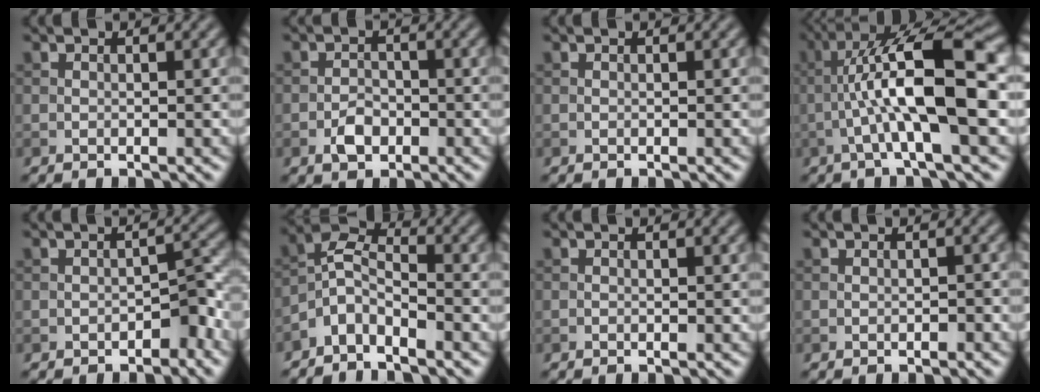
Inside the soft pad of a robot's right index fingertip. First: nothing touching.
{"total": 2.1, "force": [-1.0, 1.4, 1.3], "torque": [-0.020, 0.004, -0.021]}
{"total": 0.0}
{"total": 10.1, "force": [-0.9, 2.1, 9.9], "torque": [-0.171, 0.028, -0.017]}
{"total": 2.3, "force": [-1.5, 1.0, 1.3], "torque": [-0.016, 0.010, -0.021]}
{"total": 3.9, "force": [-3.1, 1.4, 1.9], "torque": [-0.035, 0.006, -0.075]}
{"total": 0.0}
{"total": 0.6, "force": [-0.3, 0.3, 0.4], "torque": [-0.004, 0.001, -0.003]}